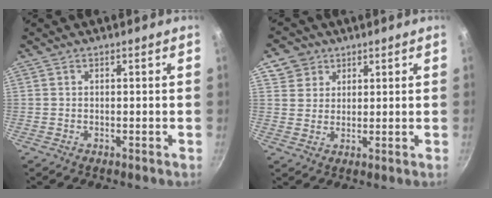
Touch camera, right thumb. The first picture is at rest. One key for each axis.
{"total": 5.5, "fx": 2.9, "fy": 4.6, "fz": 0.7, "tx": 0.023, "ty": 0.006, "tz": 0.049}